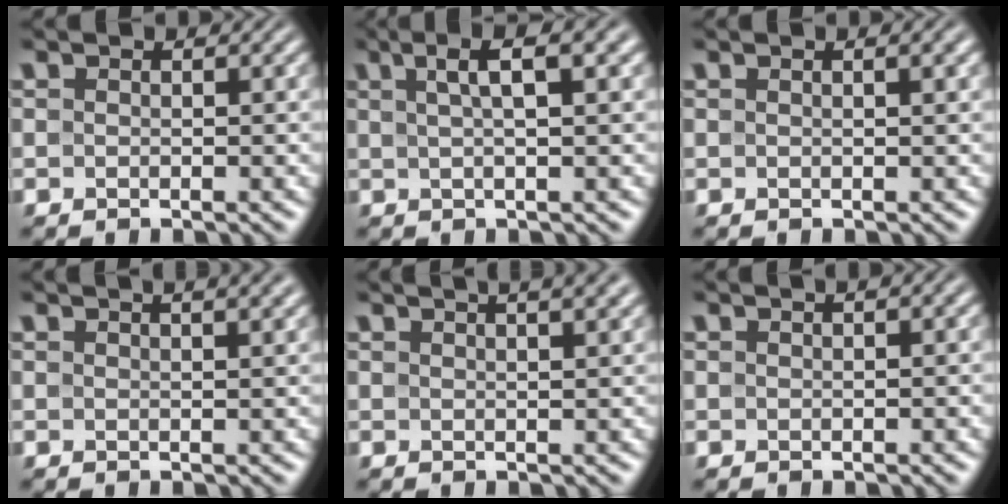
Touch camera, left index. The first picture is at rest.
{"total": 4.5, "force": [1.9, 1.0, 4.0], "torque": [-0.060, 0.010, 0.028]}
{"total": 2.2, "force": [0.9, 0.6, 1.8], "torque": [-0.022, 0.005, 0.004]}
{"total": 5.8, "force": [3.6, 2.5, 3.8], "torque": [-0.016, 0.043, 0.012]}
{"total": 8.0, "force": [4.9, 3.4, 5.3], "torque": [-0.023, 0.056, 0.027]}
{"total": 2.0, "force": [1.1, 0.7, 1.5], "torque": [-0.012, 0.005, 0.010]}